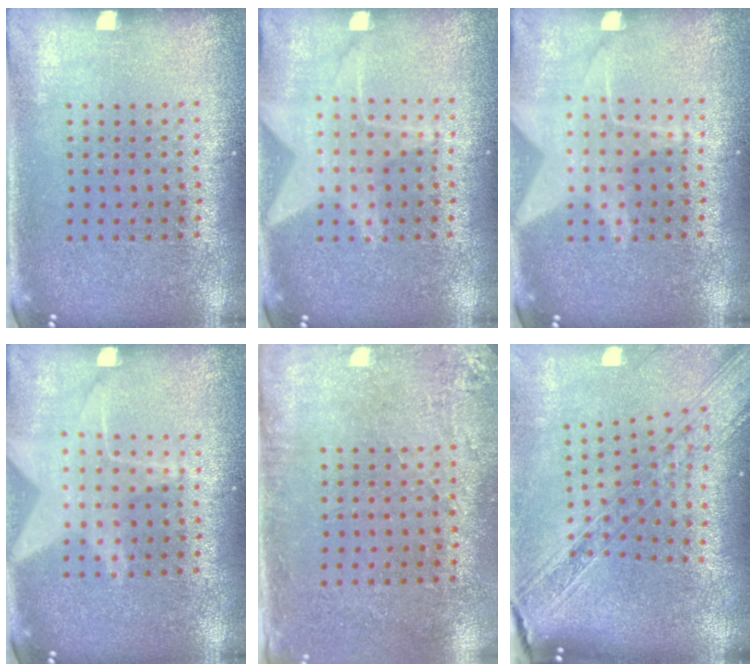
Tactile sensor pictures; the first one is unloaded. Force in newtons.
{"total": 1.4, "press": 1.4, "slide": 0.2}
{"total": 1.5, "press": 1.3, "slide": 0.6}
{"total": 1.5, "press": 1.3, "slide": 0.6}
{"total": 2.8, "press": 2.3, "slide": 1.6}
{"total": 2.5, "press": 2.1, "slide": 1.3}